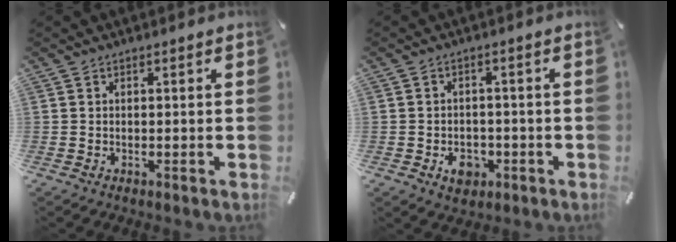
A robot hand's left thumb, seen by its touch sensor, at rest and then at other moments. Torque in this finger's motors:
{"motor_torque": [-0.01, 0.02, -0.01, 0.12, 0.01]}